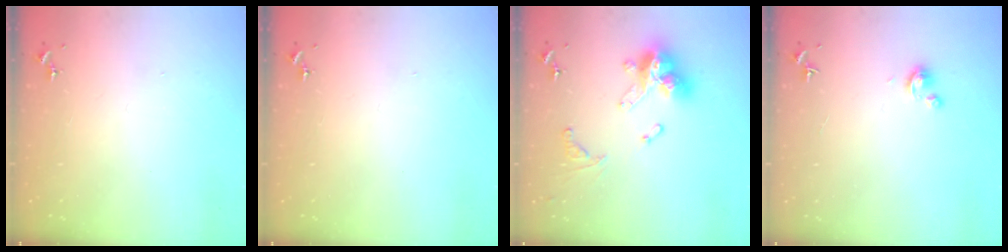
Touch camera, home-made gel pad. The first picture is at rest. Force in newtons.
{"total": 0.0}
{"total": 18.3, "press": 18.2, "slide": 1.7}
{"total": 2.8, "press": 2.8, "slide": 0.3}